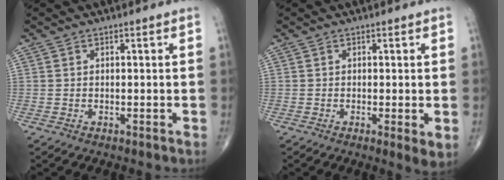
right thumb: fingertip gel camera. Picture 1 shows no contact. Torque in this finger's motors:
{"motor_torque": [-0.06, 0.00, -0.27, -0.24, 0.00]}